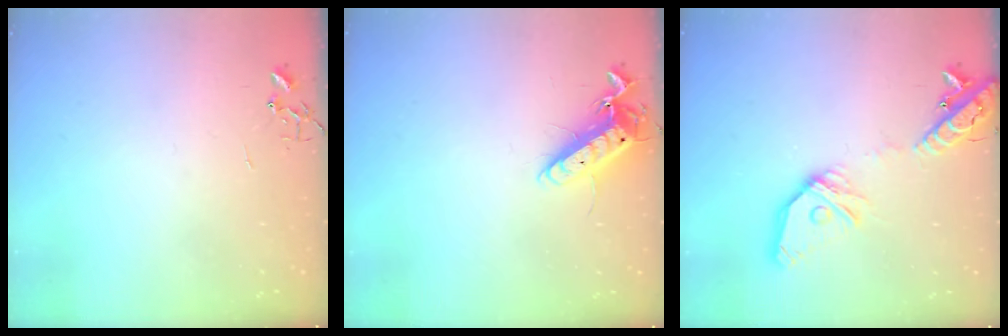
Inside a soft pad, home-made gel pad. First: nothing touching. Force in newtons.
{"total": 13.0, "press": 12.9, "slide": 1.9}
{"total": 18.2, "press": 18.0, "slide": 3.2}